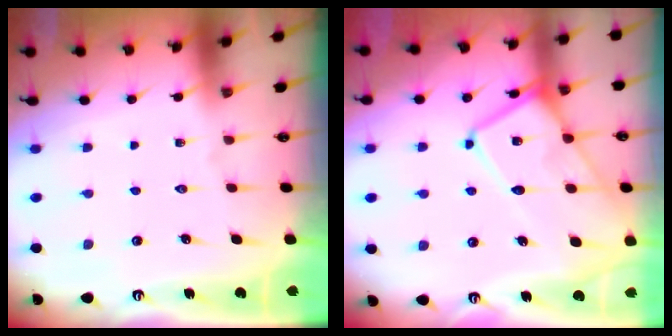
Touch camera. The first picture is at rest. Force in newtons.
{"total": 14.8, "press": 14.7, "slide": 1.4}